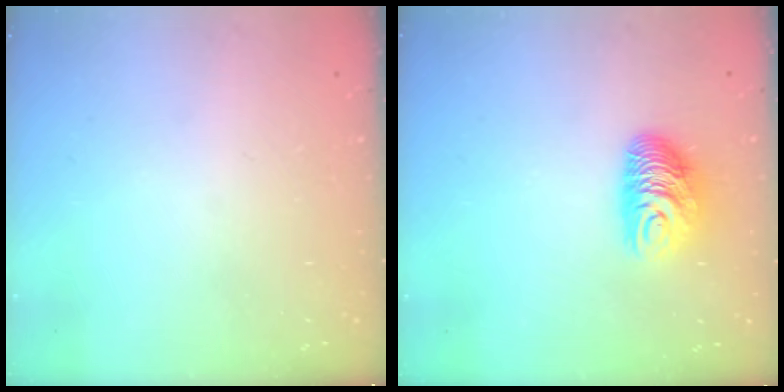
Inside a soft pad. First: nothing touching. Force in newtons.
{"total": 10.1, "press": 10.1, "slide": 0.8}